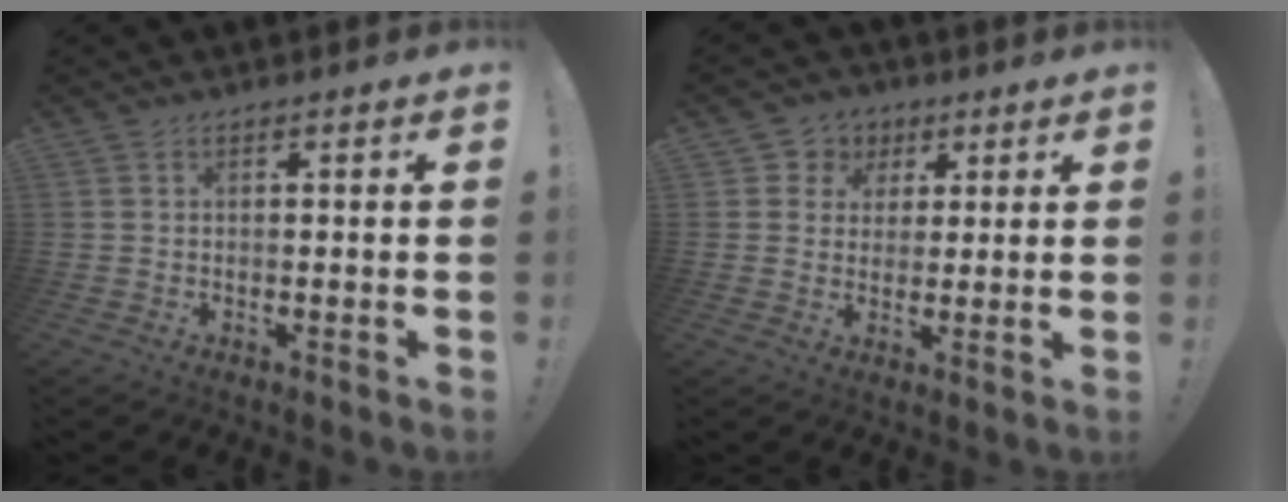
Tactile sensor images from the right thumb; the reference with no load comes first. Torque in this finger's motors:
{"motor_torque": [-0.17, 0.27, 0.40, -0.13, -0.01]}